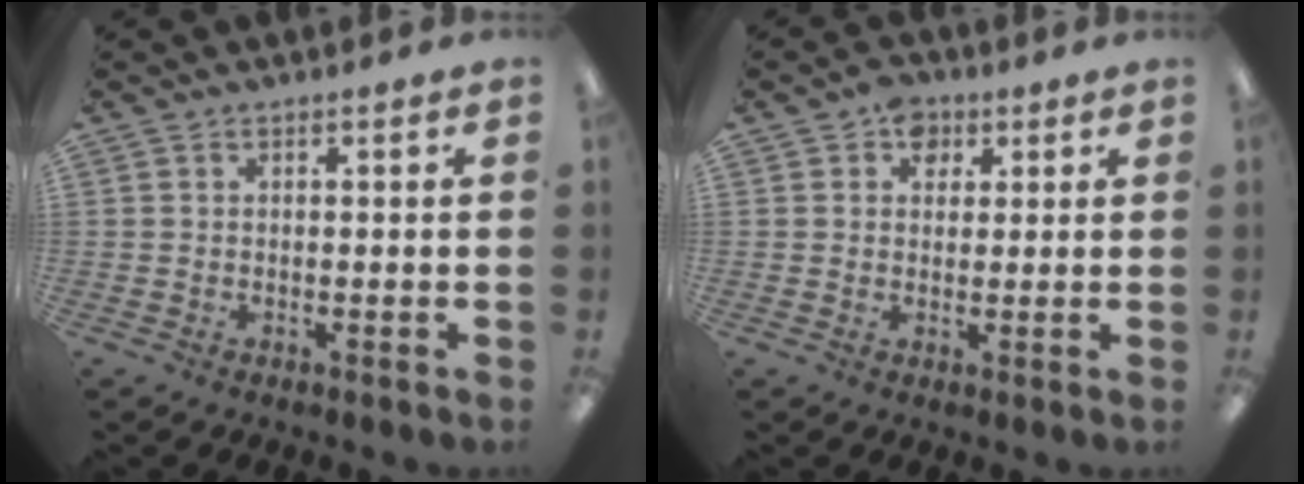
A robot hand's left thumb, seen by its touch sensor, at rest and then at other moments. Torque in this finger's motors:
{"motor_torque": [3.65, 0.60, 0.70, -0.27, 0.01]}